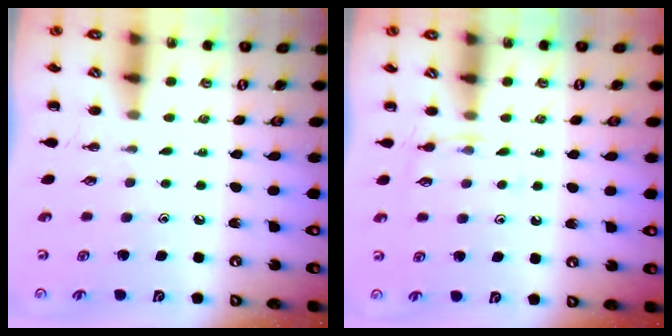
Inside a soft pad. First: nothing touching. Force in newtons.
{"total": 4.9, "press": 4.6, "slide": 1.5}